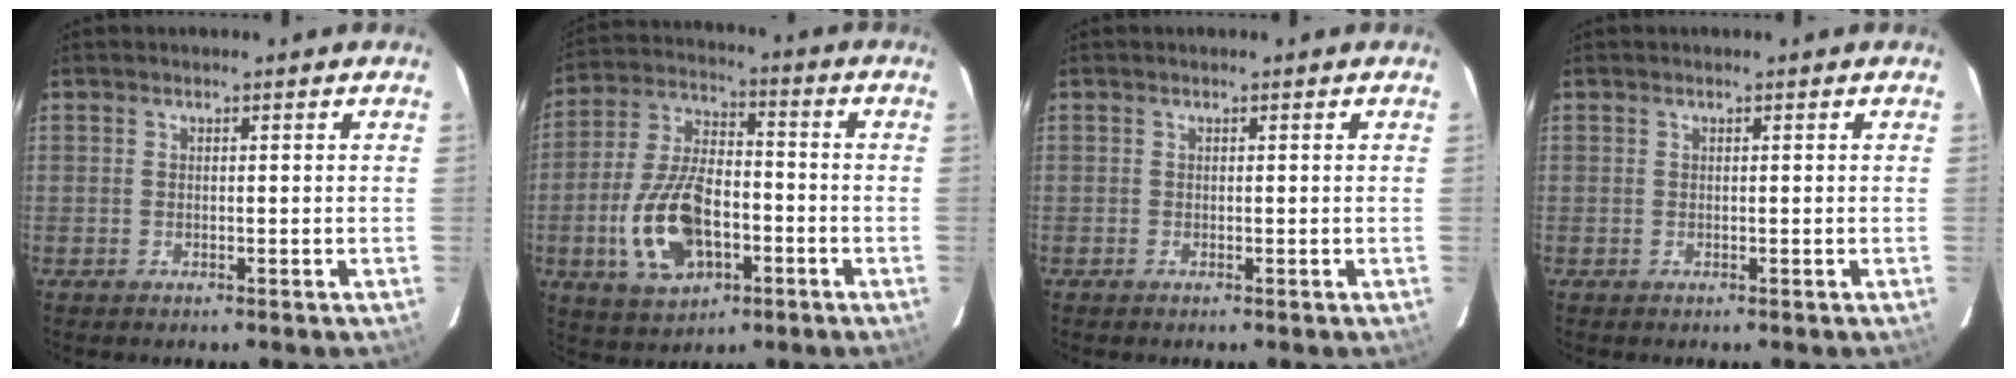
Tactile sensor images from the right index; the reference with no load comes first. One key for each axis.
{"total": 15.6, "fx": -4.9, "fy": 8.5, "fz": 12.1, "tx": -0.256, "ty": 0.006, "tz": -0.079}
{"total": 0.0}
{"total": 0.0}